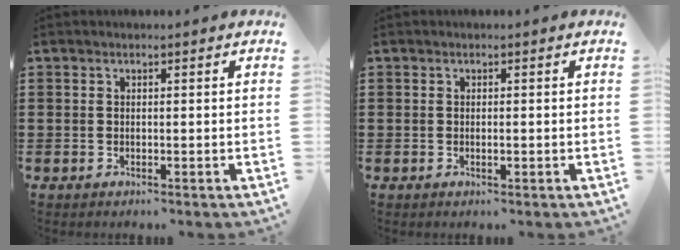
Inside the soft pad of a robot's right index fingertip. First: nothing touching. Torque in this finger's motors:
{"motor_torque": [-0.64, 0.68, -0.04, 0.01]}